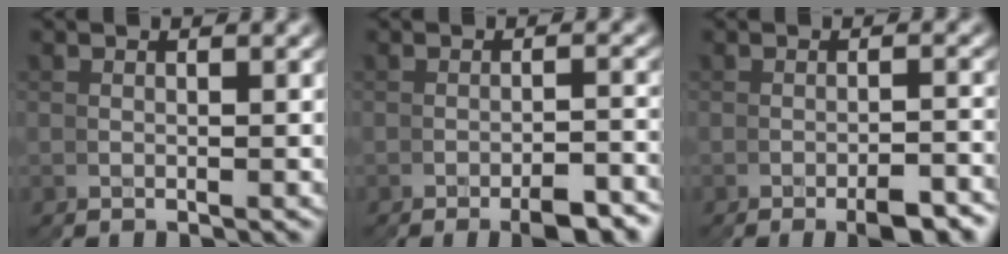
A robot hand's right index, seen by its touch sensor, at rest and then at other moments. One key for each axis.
{"total": 2.9, "fx": -2.8, "fy": -0.2, "fz": 0.9, "tx": -0.005, "ty": 0.005, "tz": -0.047}
{"total": 2.5, "fx": -2.3, "fy": -0.5, "fz": 0.8, "tx": -0.005, "ty": 0.007, "tz": -0.040}